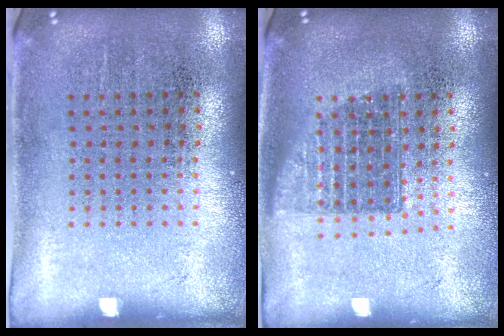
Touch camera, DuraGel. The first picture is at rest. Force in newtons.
{"total": 1.4, "press": 1.2, "slide": 0.8}